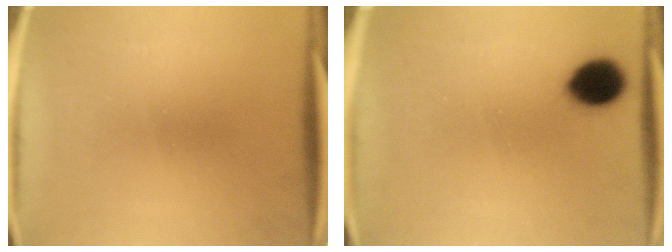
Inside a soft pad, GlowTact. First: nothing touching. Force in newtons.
{"total": 9.1}